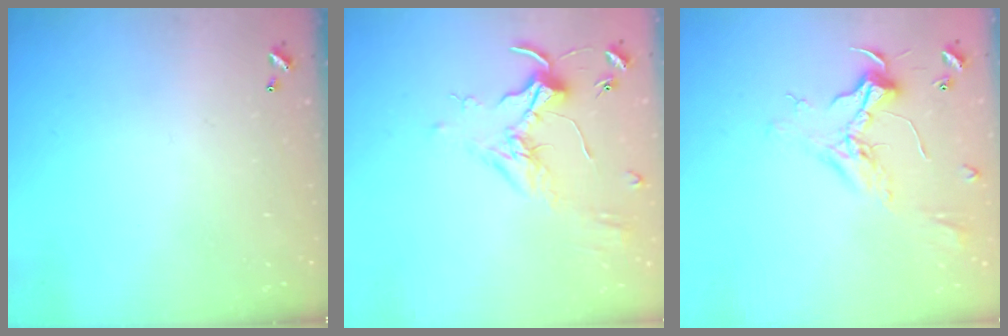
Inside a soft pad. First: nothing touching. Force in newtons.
{"total": 1.6, "press": 1.6, "slide": 0.4}
{"total": 2.5, "press": 2.3, "slide": 0.8}